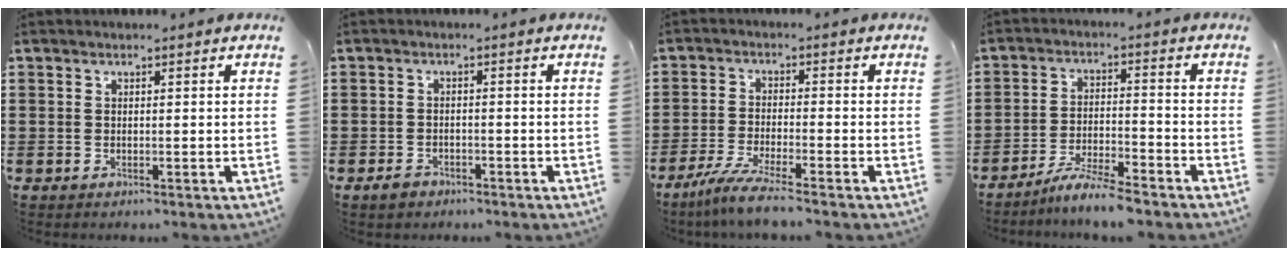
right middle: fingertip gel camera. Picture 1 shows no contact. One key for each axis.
{"total": 1.7, "fx": -1.4, "fy": 0.9, "fz": 0.5, "tx": -0.014, "ty": 0.002, "tz": -0.030}
{"total": 5.2, "fx": -4.3, "fy": -0.3, "fz": 2.8, "tx": -0.073, "ty": -0.023, "tz": -0.086}
{"total": 5.7, "fx": -5.3, "fy": -0.2, "fz": 2.2, "tx": -0.048, "ty": -0.010, "tz": -0.102}